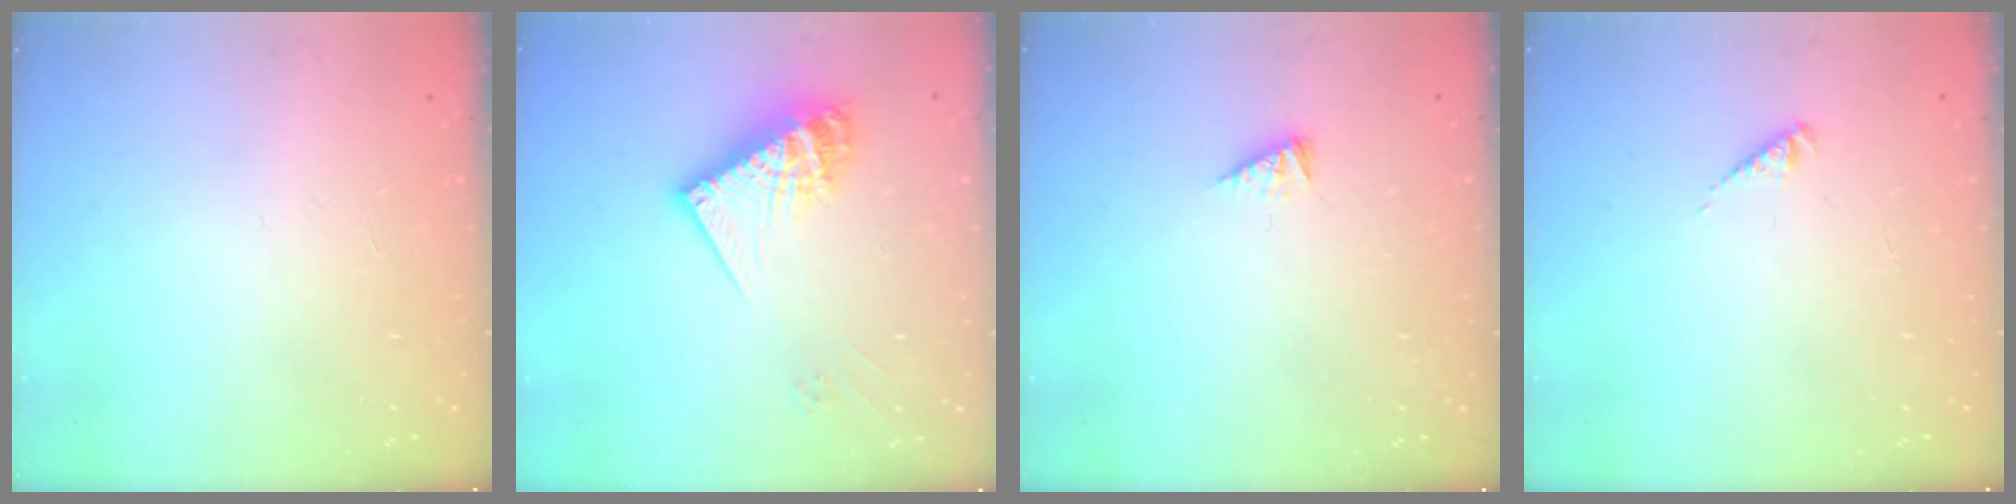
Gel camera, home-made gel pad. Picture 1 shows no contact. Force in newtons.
{"total": 13.2, "press": 13.2, "slide": 1.1}
{"total": 2.8, "press": 2.8, "slide": 0.3}
{"total": 2.5, "press": 2.5, "slide": 0.5}